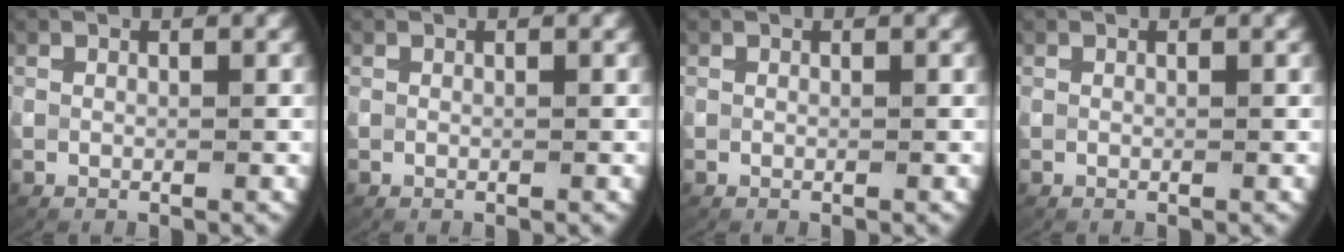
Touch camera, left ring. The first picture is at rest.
{"total": 0.0}
{"total": 0.9, "force": [0.1, -0.9, -0.4], "torque": [0.003, -0.007, 0.009]}
{"total": 0.0}